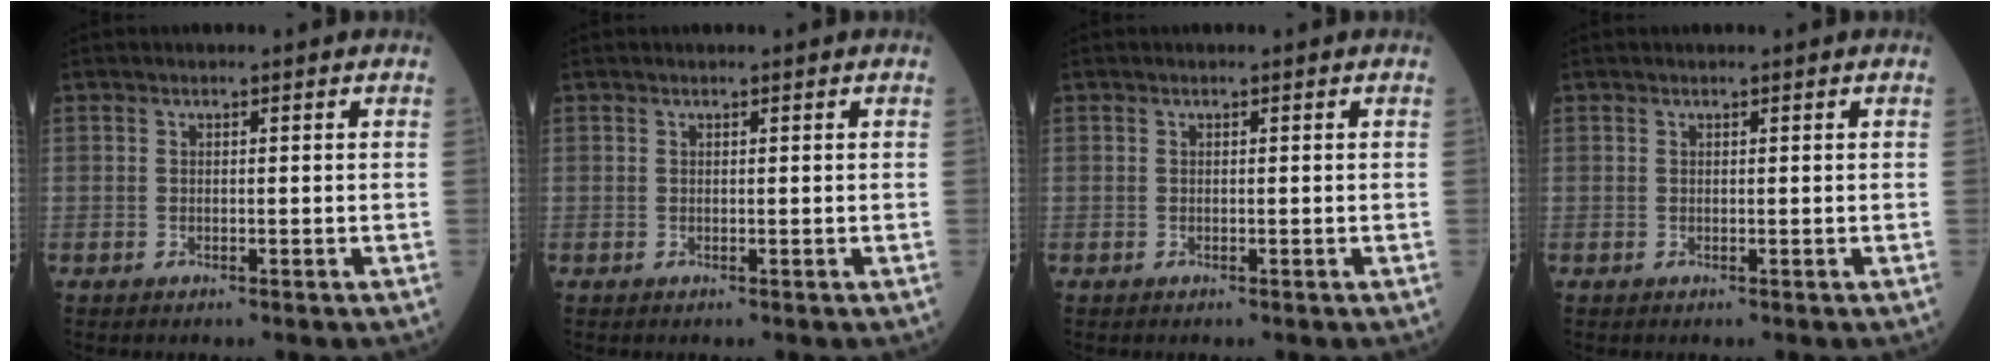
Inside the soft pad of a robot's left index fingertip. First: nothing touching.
{"total": 0.0}
{"total": 0.0}
{"total": 0.0}